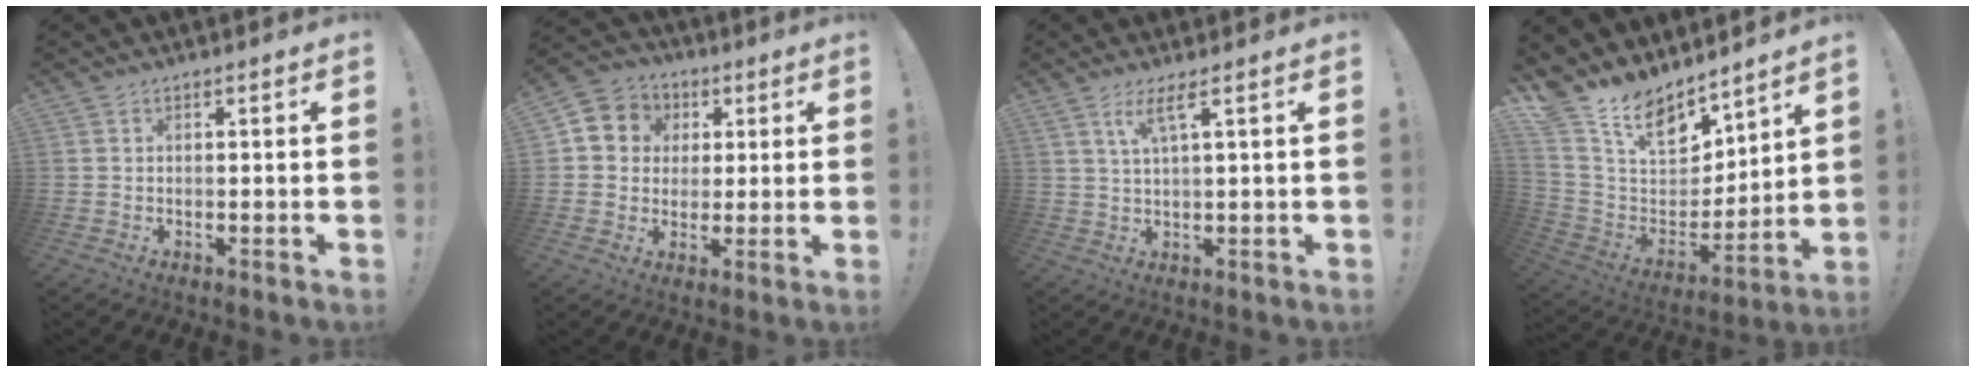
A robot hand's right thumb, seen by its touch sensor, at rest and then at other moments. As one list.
[{"total": 8.2, "force": [1.2, 7.8, 2.2], "torque": [-0.033, 0.006, 0.028]}, {"total": 5.0, "force": [2.7, 0.3, 4.2], "torque": [-0.086, -0.002, 0.045]}, {"total": 14.8, "force": [11.0, 7.4, 6.7], "torque": [-0.134, -0.081, 0.206]}]